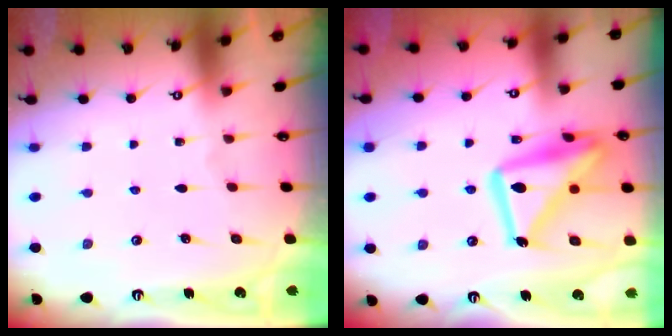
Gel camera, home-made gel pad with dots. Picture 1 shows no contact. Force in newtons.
{"total": 18.9, "press": 18.8, "slide": 1.5}